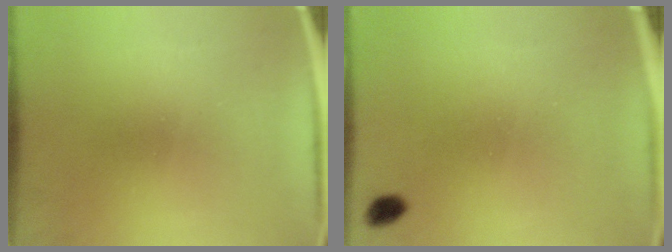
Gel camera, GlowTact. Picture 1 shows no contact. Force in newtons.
{"total": 2.0}